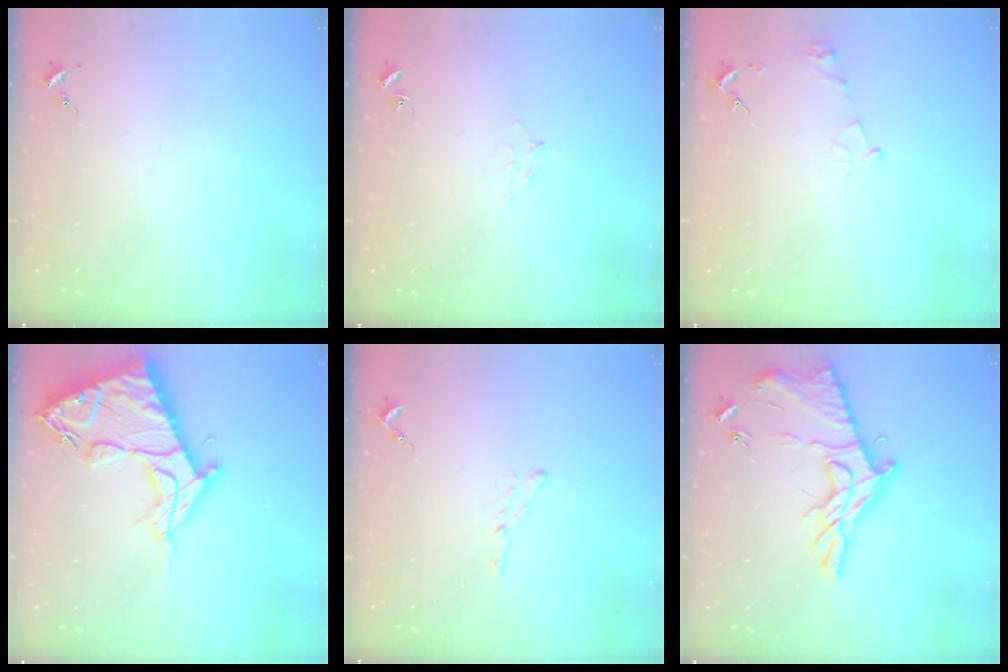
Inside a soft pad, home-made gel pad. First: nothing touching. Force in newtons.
{"total": 5.3, "press": 5.1, "slide": 1.0}
{"total": 6.2, "press": 6.2, "slide": 0.7}
{"total": 19.5, "press": 19.4, "slide": 1.8}
{"total": 3.5, "press": 3.5, "slide": 0.4}
{"total": 17.4, "press": 17.3, "slide": 0.9}